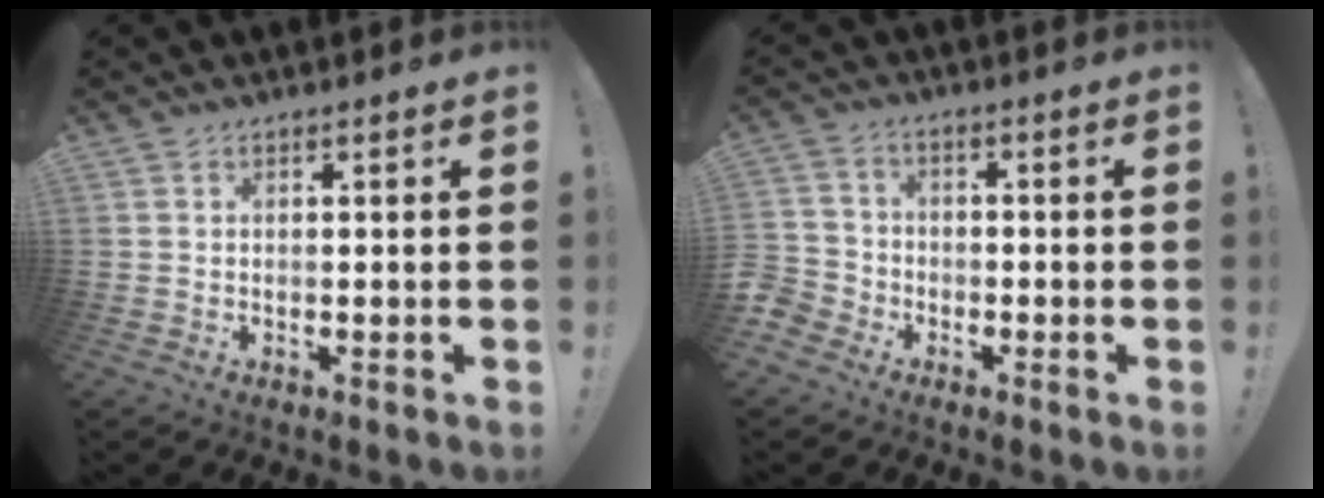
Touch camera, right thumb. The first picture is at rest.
{"total": 5.5, "force": [-3.3, 4.3, 1.0], "torque": [-0.029, 0.028, -0.063]}